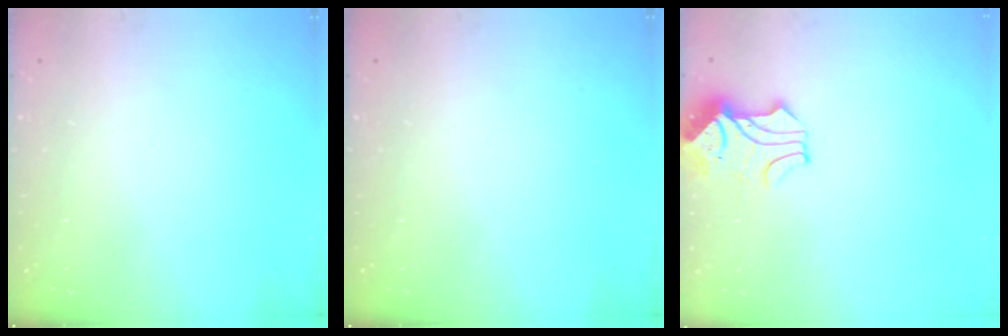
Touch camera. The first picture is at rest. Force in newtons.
{"total": 0.0}
{"total": 1.6, "press": 1.2, "slide": 1.0}